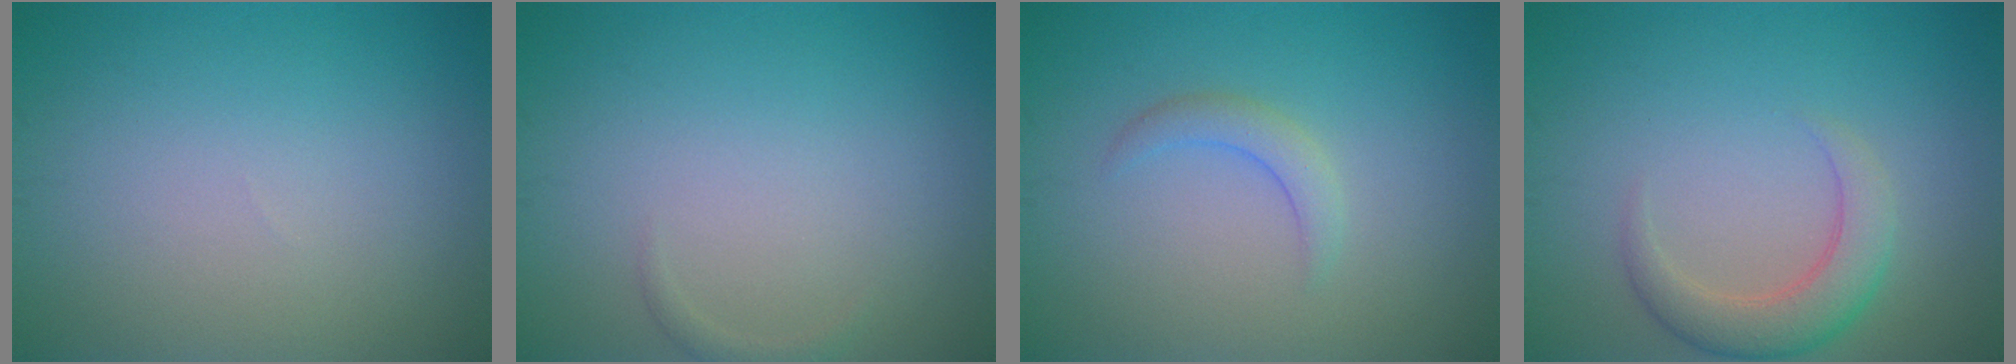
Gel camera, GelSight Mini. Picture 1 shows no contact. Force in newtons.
{"total": 0.7, "press": 0.7, "slide": 0.0}
{"total": 1.7, "press": 1.7, "slide": 0.2}
{"total": 3.5, "press": 3.5, "slide": 0.2}